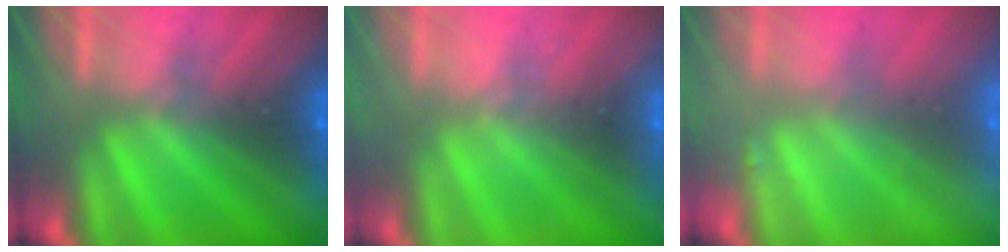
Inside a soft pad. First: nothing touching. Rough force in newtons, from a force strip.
{"total": 2.3}
{"total": 2.3}